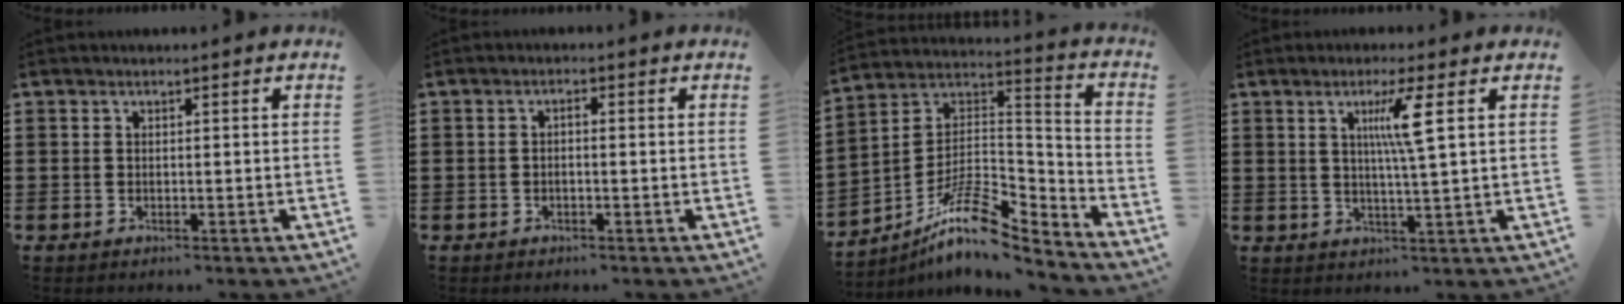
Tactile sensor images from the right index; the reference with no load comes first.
{"total": 1.0, "force": [-0.5, 0.1, 0.9], "torque": [-0.018, -0.004, -0.007]}
{"total": 11.5, "force": [-7.8, 4.2, 7.3], "torque": [-0.152, 0.010, -0.151]}
{"total": 5.7, "force": [1.9, -0.4, 5.3], "torque": [-0.108, -0.002, 0.025]}